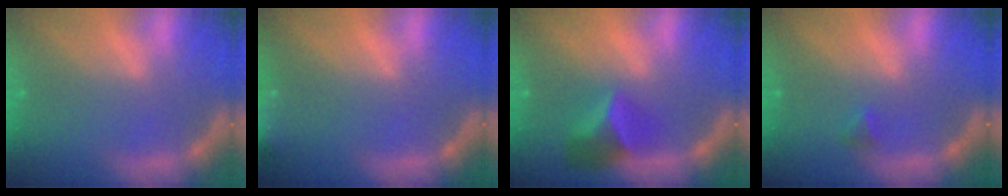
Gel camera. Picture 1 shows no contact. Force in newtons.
{"total": 4.9}
{"total": 4.4}
{"total": 0.9}